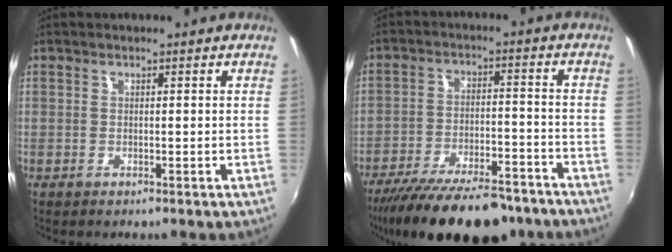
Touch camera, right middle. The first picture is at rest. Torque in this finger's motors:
{"motor_torque": [1.09, -1.05, 0.34, 0.21]}